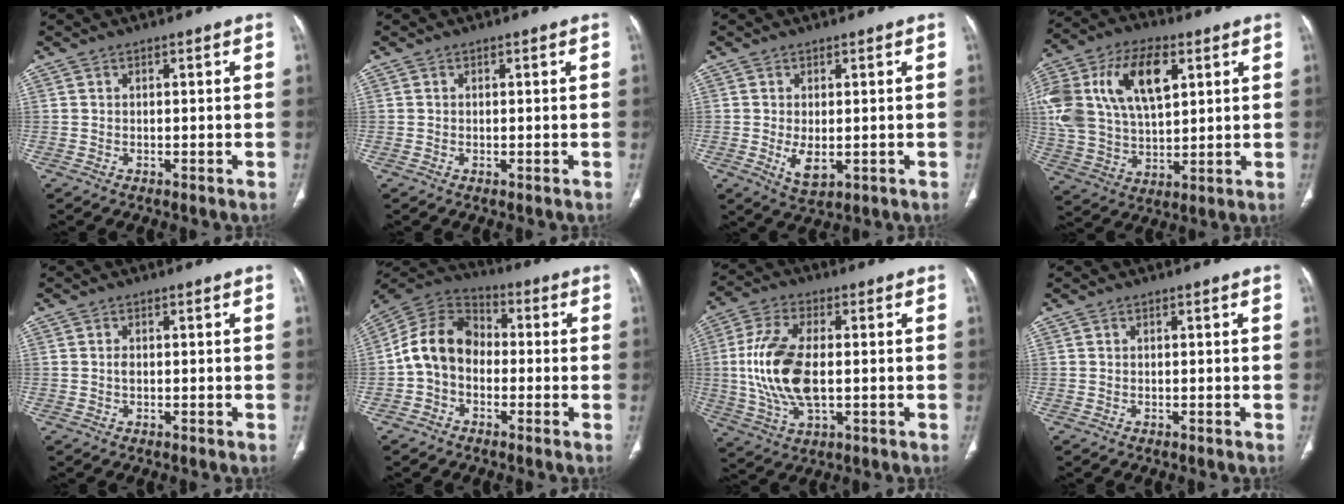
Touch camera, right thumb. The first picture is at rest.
{"total": 0.0}
{"total": 4.4, "force": [-0.7, 2.3, 3.7], "torque": [-0.064, -0.012, -0.001]}
{"total": 24.6, "force": [7.9, 14.4, 18.4], "torque": [-0.391, 0.018, 0.148]}
{"total": 0.9, "force": [0.0, 0.5, 0.7], "torque": [-0.014, 0.000, 0.001]}
{"total": 11.5, "force": [-1.5, 8.7, 7.3], "torque": [-0.125, 0.038, -0.043]}
{"total": 14.6, "force": [-0.1, 7.2, 12.7], "torque": [-0.271, 0.000, 0.002]}
{"total": 0.0}